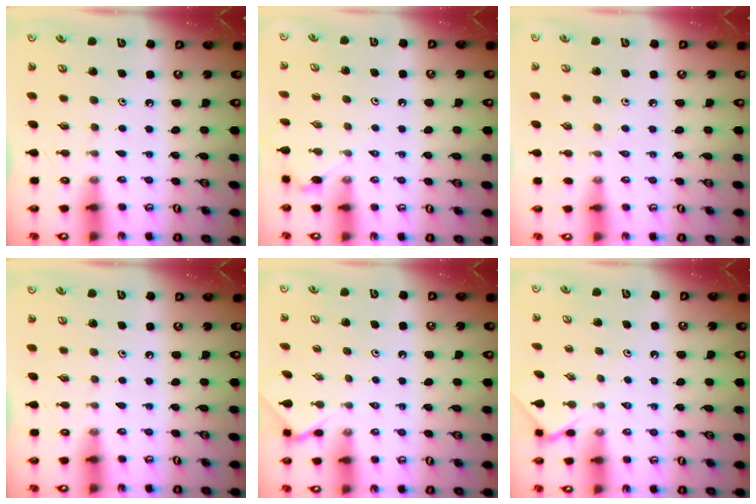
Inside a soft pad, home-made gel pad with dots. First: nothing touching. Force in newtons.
{"total": 3.4, "press": 3.4, "slide": 0.5}
{"total": 2.6, "press": 2.6, "slide": 0.5}
{"total": 0.0}
{"total": 2.5, "press": 2.5, "slide": 0.4}
{"total": 2.5, "press": 2.5, "slide": 0.4}